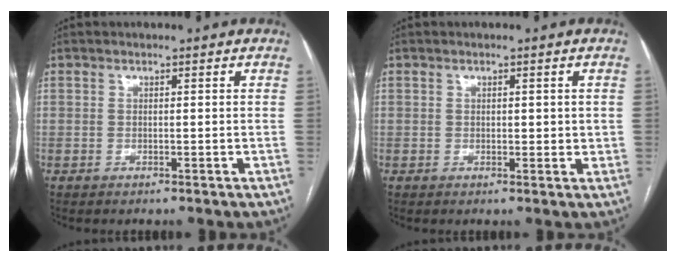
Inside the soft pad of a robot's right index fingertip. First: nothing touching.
{"total": 1.8, "force": [0.3, 1.1, 1.4], "torque": [-0.015, -0.001, 0.004]}